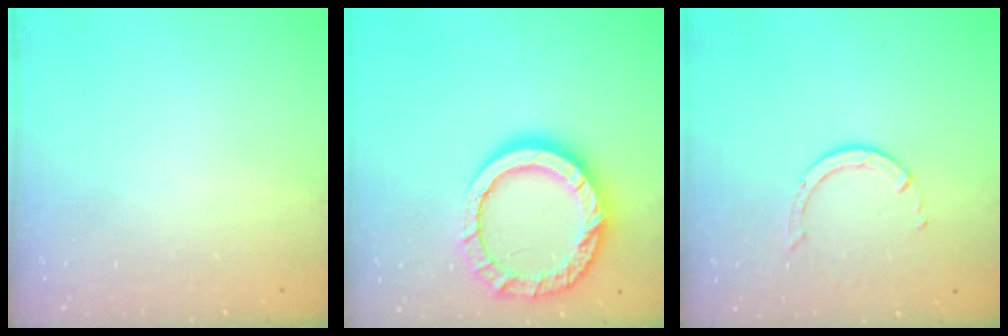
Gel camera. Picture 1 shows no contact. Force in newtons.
{"total": 16.8, "press": 16.7, "slide": 1.8}
{"total": 1.4, "press": 1.4, "slide": 0.2}